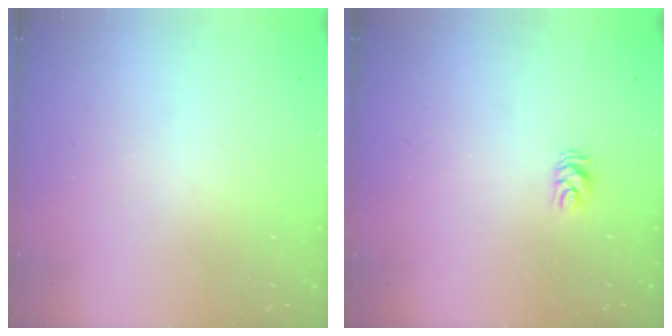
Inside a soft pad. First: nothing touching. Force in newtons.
{"total": 4.3, "press": 4.2, "slide": 0.4}